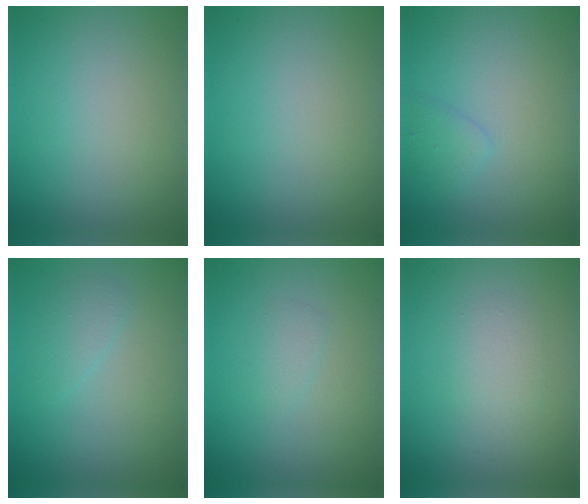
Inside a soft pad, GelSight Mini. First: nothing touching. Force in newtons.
{"total": 0.0}
{"total": 1.2, "press": 1.2, "slide": 0.0}
{"total": 1.2, "press": 1.2, "slide": 0.1}
{"total": 1.0, "press": 1.0, "slide": 0.1}
{"total": 1.7, "press": 1.7, "slide": 0.1}